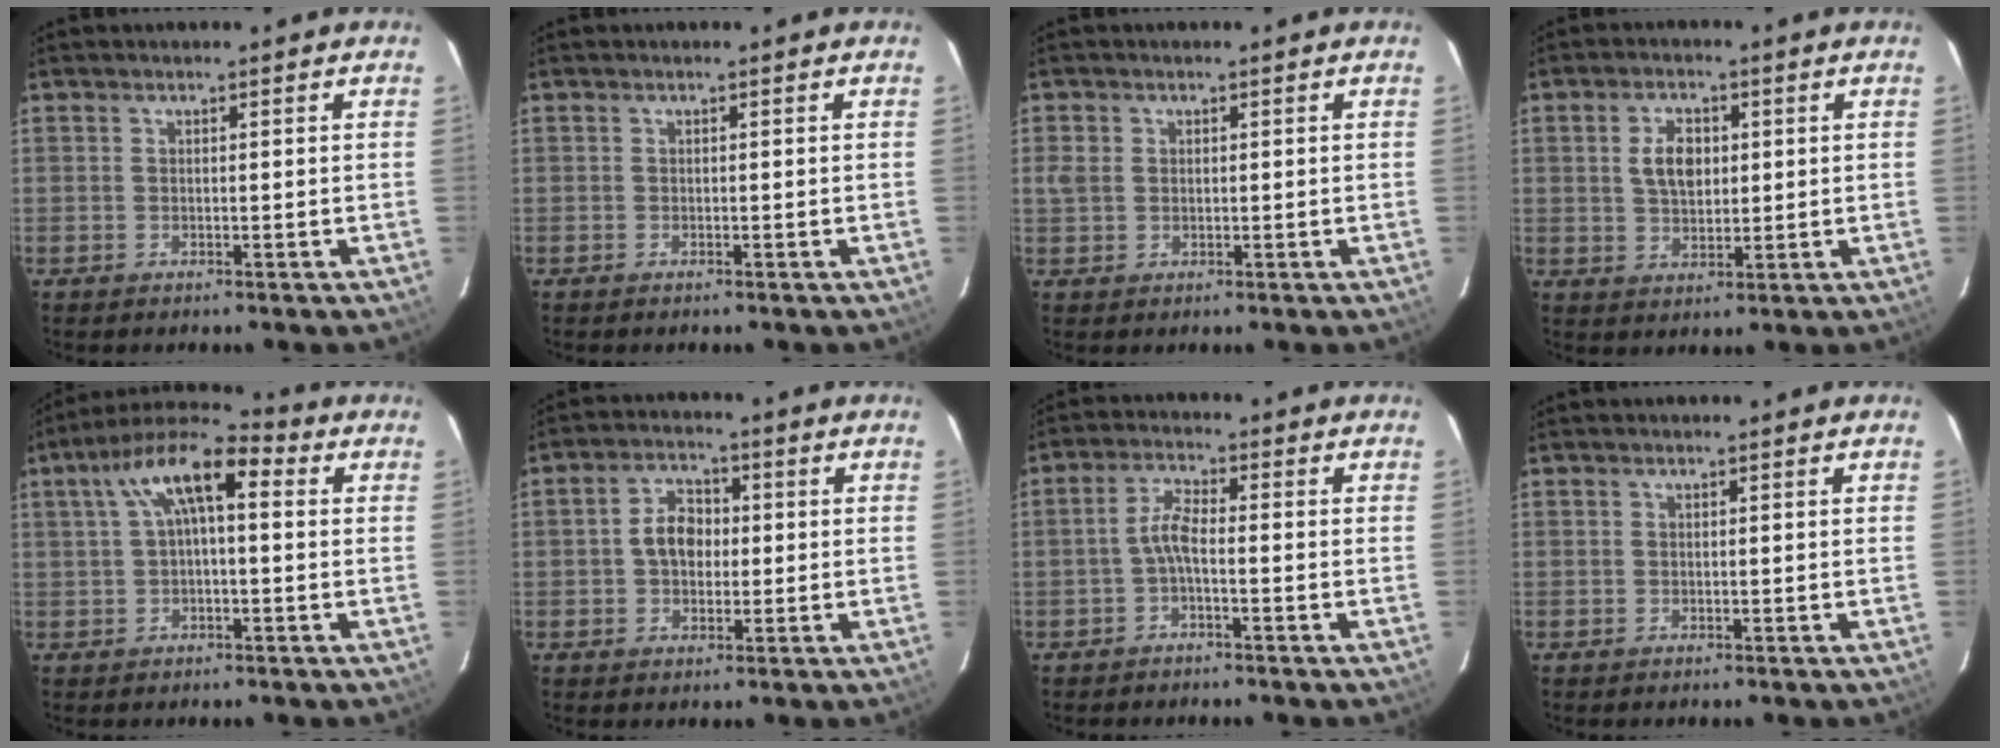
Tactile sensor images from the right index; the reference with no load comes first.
{"total": 0.0}
{"total": 2.8, "force": [0.4, 2.4, 1.4], "torque": [-0.028, 0.003, 0.011]}
{"total": 6.0, "force": [1.3, 3.8, 4.5], "torque": [-0.082, 0.009, 0.029]}
{"total": 11.1, "force": [2.8, 4.1, 9.9], "torque": [-0.182, 0.038, 0.041]}
{"total": 6.0, "force": [0.1, 4.5, 4.0], "torque": [-0.072, 0.019, 0.004]}
{"total": 3.4, "force": [-1.3, 0.8, 3.0], "torque": [-0.069, 0.011, -0.028]}
{"total": 0.0}